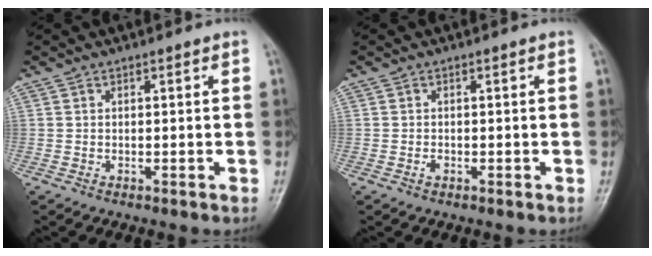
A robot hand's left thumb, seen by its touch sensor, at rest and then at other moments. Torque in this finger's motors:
{"motor_torque": [-0.03, 0.00, 0.25, 0.13, 0.00]}